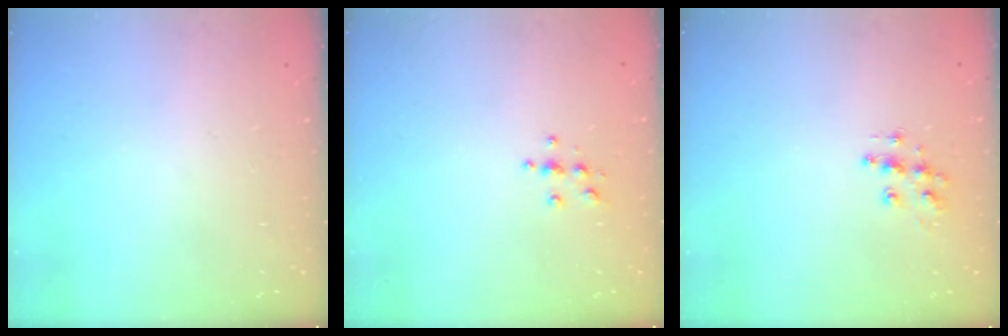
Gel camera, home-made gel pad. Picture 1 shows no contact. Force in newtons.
{"total": 3.8, "press": 3.8, "slide": 0.4}
{"total": 9.0, "press": 9.0, "slide": 0.5}